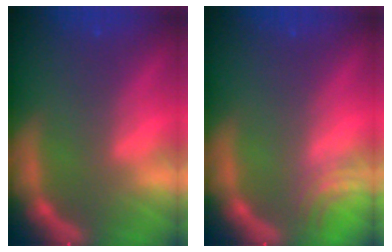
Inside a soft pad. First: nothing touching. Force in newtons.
{"total": 2.5}